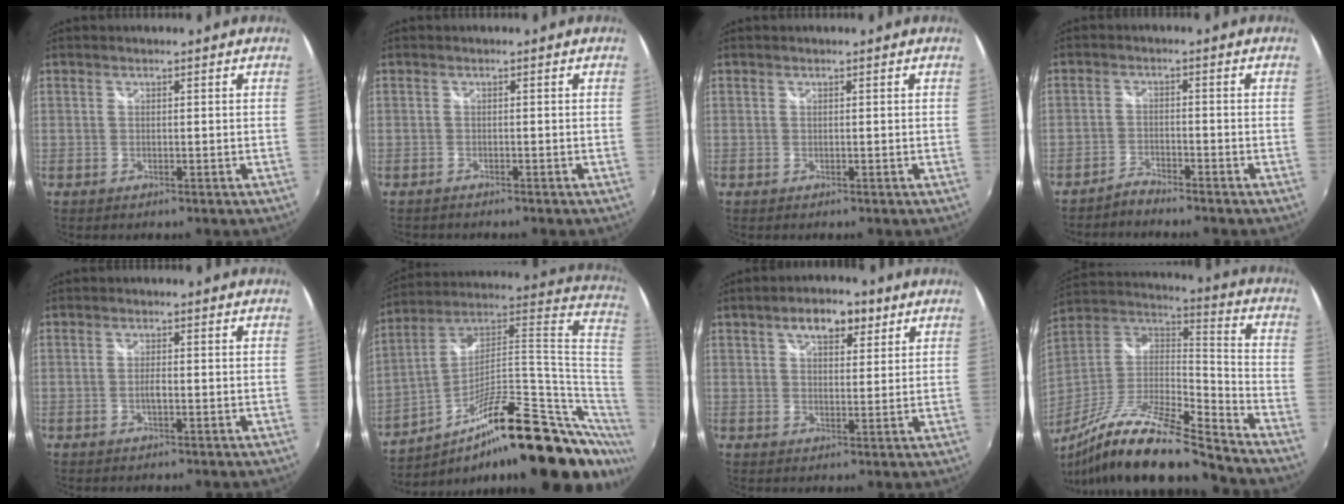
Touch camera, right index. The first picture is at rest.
{"total": 1.3, "force": [-1.2, 0.4, 0.2], "torque": [-0.012, -0.004, -0.022]}
{"total": 0.0}
{"total": 2.9, "force": [-2.8, 0.4, 0.6], "torque": [-0.027, -0.001, -0.057]}
{"total": 1.5, "force": [-0.5, 0.3, 1.3], "torque": [-0.029, 0.001, -0.010]}
{"total": 29.1, "force": [-5.6, 8.7, 27.2], "torque": [-0.394, 0.006, -0.097]}
{"total": 7.0, "force": [3.8, 3.5, 4.6], "torque": [-0.075, 0.021, 0.059]}
{"total": 22.2, "force": [-16.8, 3.8, 14.1], "torque": [-0.256, -0.038, -0.297]}